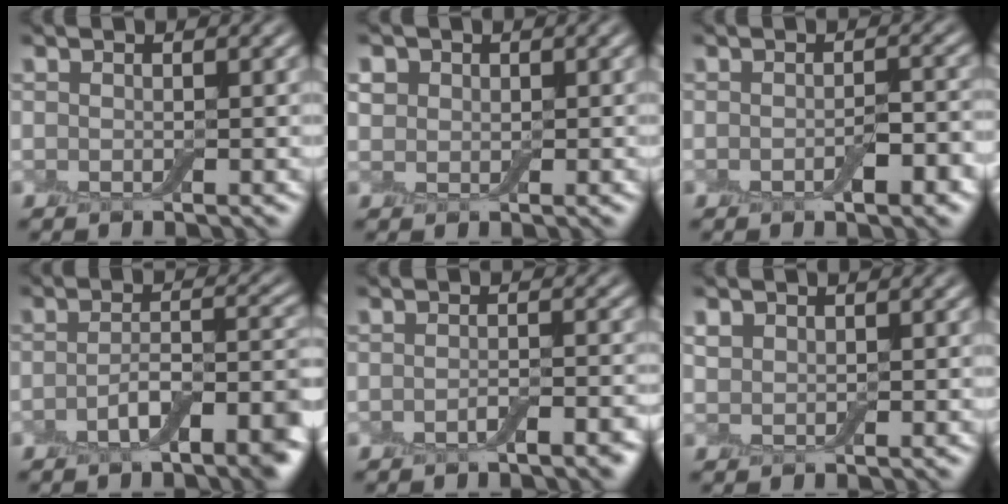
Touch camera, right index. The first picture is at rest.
{"total": 1.3, "force": [0.3, 1.3, 0.3], "torque": [-0.007, 0.000, 0.005]}
{"total": 2.3, "force": [-1.0, 0.9, 1.9], "torque": [-0.030, -0.004, -0.011]}
{"total": 6.6, "force": [-3.6, 2.2, 5.0], "torque": [-0.070, 0.003, -0.057]}
{"total": 2.3, "force": [-1.5, 0.7, 1.6], "torque": [-0.026, -0.004, -0.020]}
{"total": 0.7, "force": [0.4, 0.6, 0.1], "torque": [-0.002, 0.001, 0.010]}